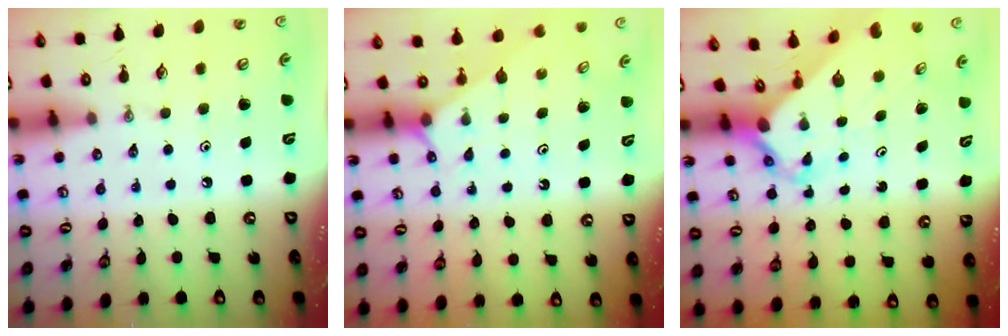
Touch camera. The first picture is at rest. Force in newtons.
{"total": 1.9, "press": 1.9, "slide": 0.3}
{"total": 2.7, "press": 2.7, "slide": 0.2}